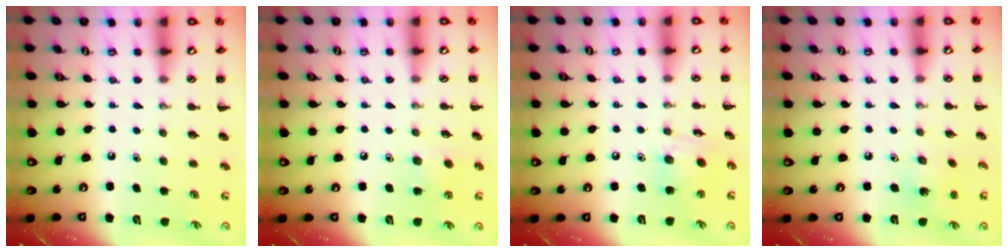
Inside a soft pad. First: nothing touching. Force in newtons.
{"total": 6.7, "press": 6.5, "slide": 1.5}
{"total": 7.4, "press": 7.3, "slide": 0.9}
{"total": 1.6, "press": 1.5, "slide": 0.5}